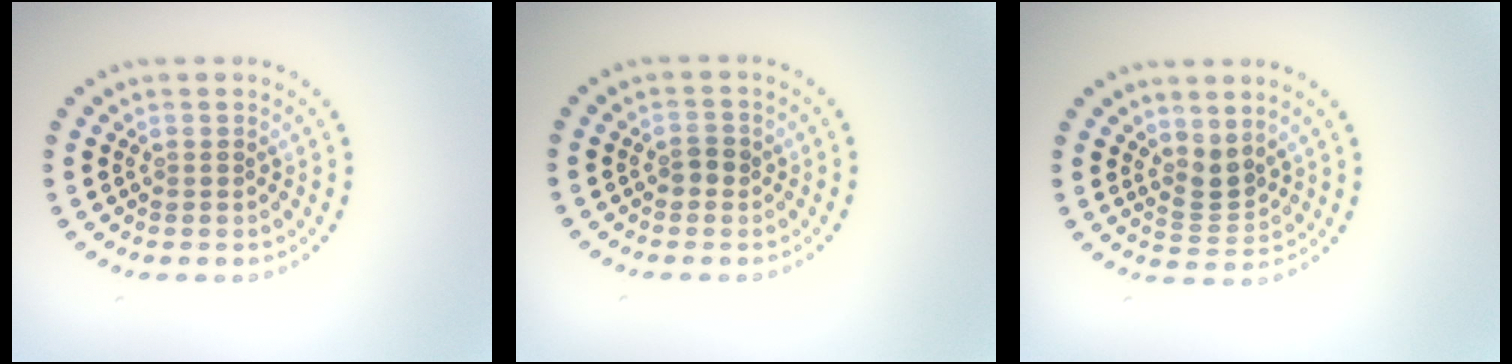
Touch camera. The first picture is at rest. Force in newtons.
{"total": 1.2, "press": 1.2, "slide": 0.3}
{"total": 2.2, "press": 1.5, "slide": 1.6}